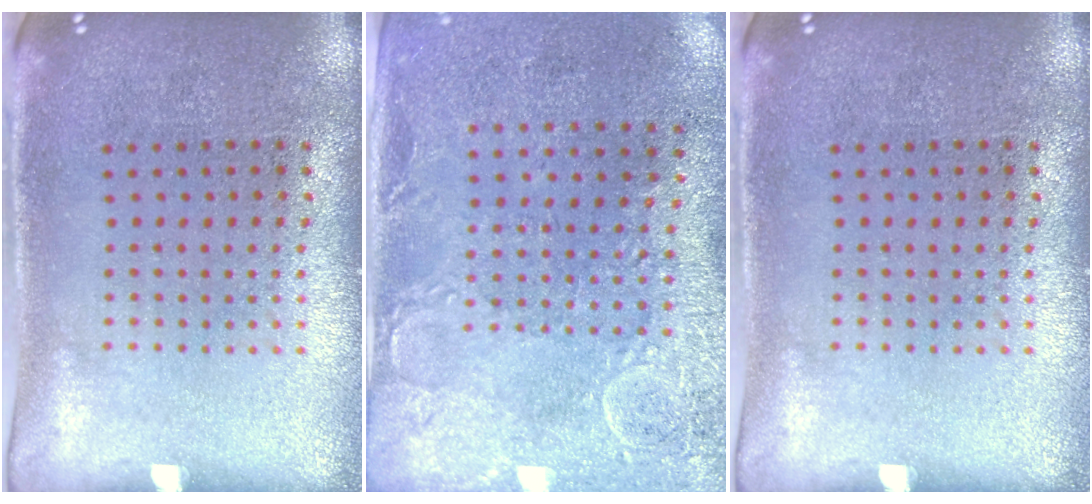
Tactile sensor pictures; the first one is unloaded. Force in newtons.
{"total": 2.9, "press": 2.3, "slide": 1.7}
{"total": 0.0}